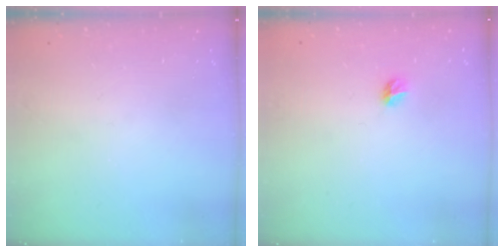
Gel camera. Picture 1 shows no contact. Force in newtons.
{"total": 4.4, "press": 4.4, "slide": 0.5}